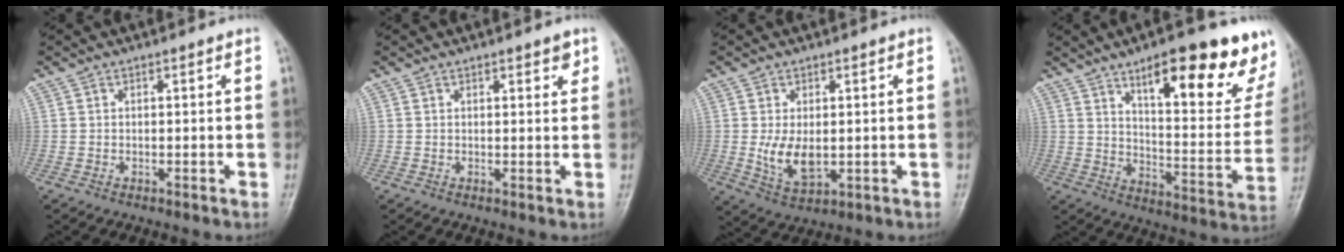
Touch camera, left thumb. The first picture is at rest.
{"total": 2.6, "force": [1.6, 1.1, 1.7], "torque": [-0.009, -0.007, 0.020]}
{"total": 6.5, "force": [0.0, 3.8, 5.3], "torque": [-0.090, -0.018, 0.013]}
{"total": 24.2, "force": [14.4, 7.5, 17.9], "torque": [-0.199, -0.055, 0.210]}